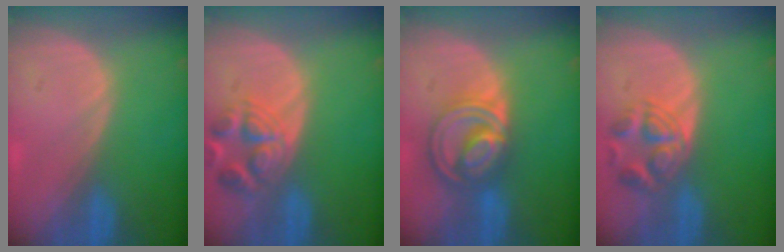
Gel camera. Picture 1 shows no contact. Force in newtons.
{"total": 6.9, "press": 6.3, "slide": 2.7}
{"total": 8.8, "press": 7.4, "slide": 4.6}
{"total": 5.4, "press": 5.4, "slide": 0.5}